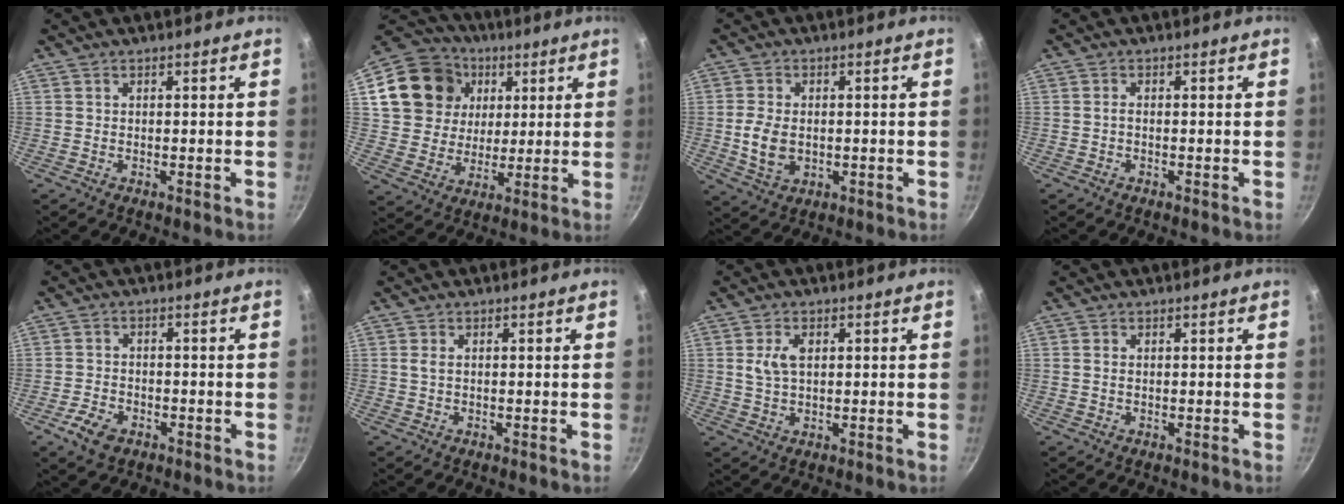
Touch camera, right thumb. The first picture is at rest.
{"total": 18.5, "force": [5.7, 15.7, 7.8], "torque": [-0.133, 0.013, 0.102]}
{"total": 6.9, "force": [-0.3, 4.7, 5.0], "torque": [-0.093, 0.000, 0.000]}
{"total": 0.9, "force": [-0.3, 0.4, 0.7], "torque": [-0.018, 0.006, -0.009]}
{"total": 5.4, "force": [-2.8, 3.4, 3.2], "torque": [-0.061, 0.017, -0.050]}
{"total": 1.1, "force": [0.1, 0.6, 1.0], "torque": [-0.022, 0.002, 0.001]}
{"total": 4.8, "force": [1.0, 3.0, 3.6], "torque": [-0.060, 0.001, 0.018]}
{"total": 0.9, "force": [0.0, 0.6, 0.7], "torque": [-0.013, 0.000, -0.001]}